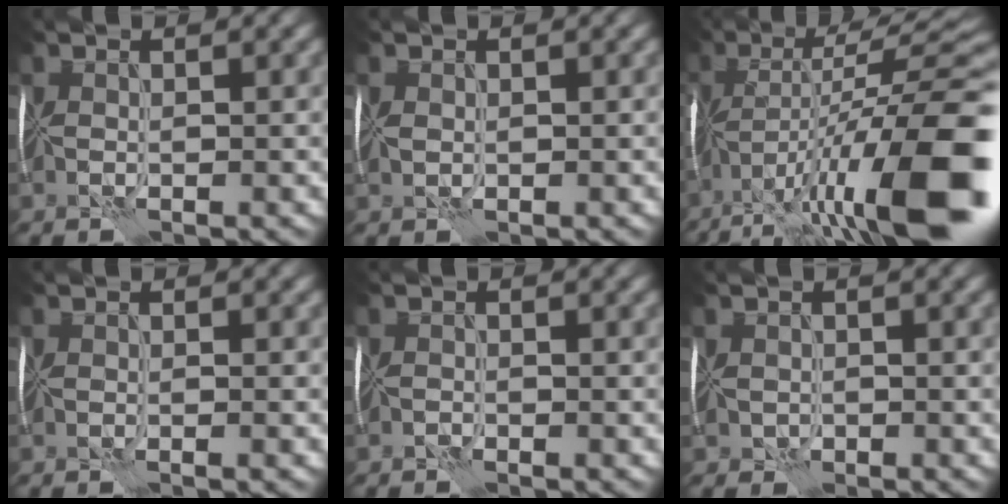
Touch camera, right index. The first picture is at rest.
{"total": 0.6, "force": [0.0, 0.5, 0.3], "torque": [-0.011, 0.002, 0.000]}
{"total": 16.7, "force": [-6.6, 4.3, 14.7], "torque": [-0.233, 0.023, -0.113]}
{"total": 1.4, "force": [-0.7, 0.1, 1.2], "torque": [-0.017, -0.002, -0.012]}
{"total": 0.9, "force": [-0.8, 0.2, 0.5], "torque": [-0.008, 0.003, -0.016]}
{"total": 1.5, "force": [-0.7, 1.0, 0.9], "torque": [-0.013, -0.006, -0.009]}